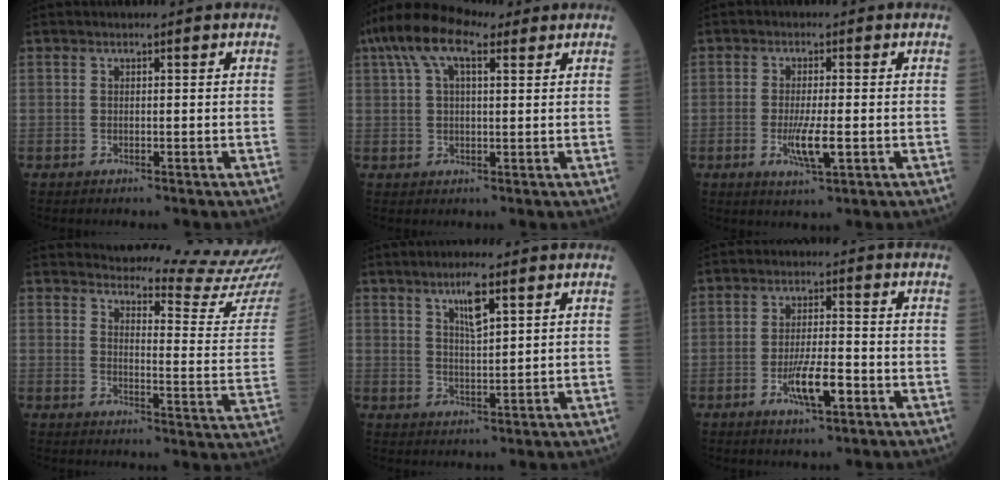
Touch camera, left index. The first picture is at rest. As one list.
[{"total": 9.8, "force": [5.6, 3.6, 7.1], "torque": [-0.152, 0.039, 0.103]}, {"total": 4.6, "force": [-1.2, 0.7, 4.4], "torque": [-0.094, -0.014, -0.018]}, {"total": 19.5, "force": [19.1, -0.1, 4.1], "torque": [-0.052, -0.143, 0.205]}, {"total": 4.7, "force": [2.7, 0.8, 3.8], "torque": [-0.075, 0.000, 0.051]}, {"total": 6.0, "force": [-2.7, 1.3, 5.2], "torque": [-0.103, -0.007, -0.045]}]